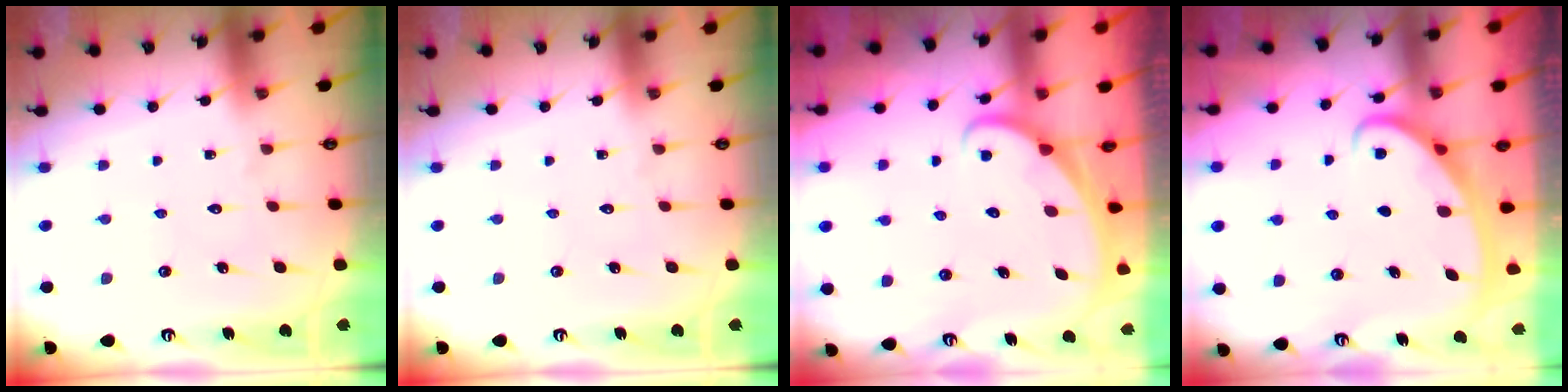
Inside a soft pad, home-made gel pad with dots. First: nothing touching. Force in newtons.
{"total": 0.0}
{"total": 1.9, "press": 1.9, "slide": 0.1}
{"total": 2.8, "press": 2.8, "slide": 0.4}